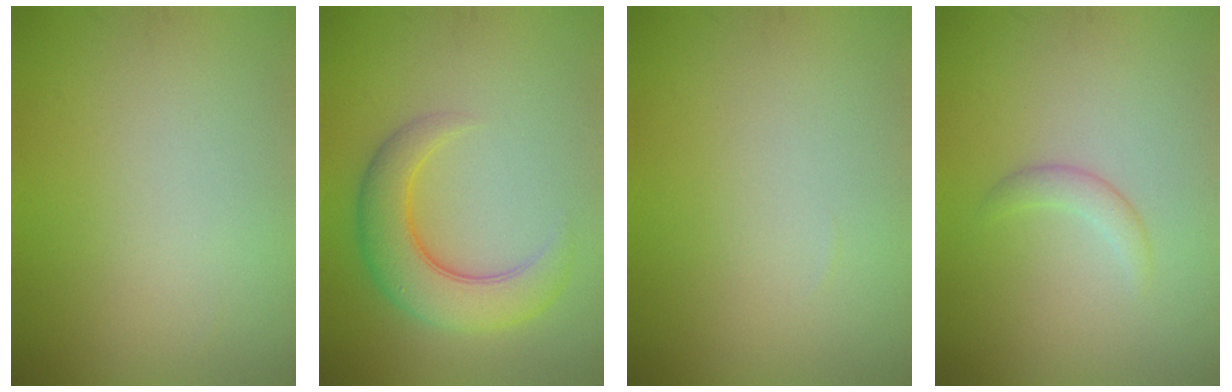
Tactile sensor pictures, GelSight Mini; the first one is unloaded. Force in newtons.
{"total": 5.7, "press": 5.7, "slide": 0.1}
{"total": 0.0}
{"total": 1.4, "press": 1.4, "slide": 0.0}